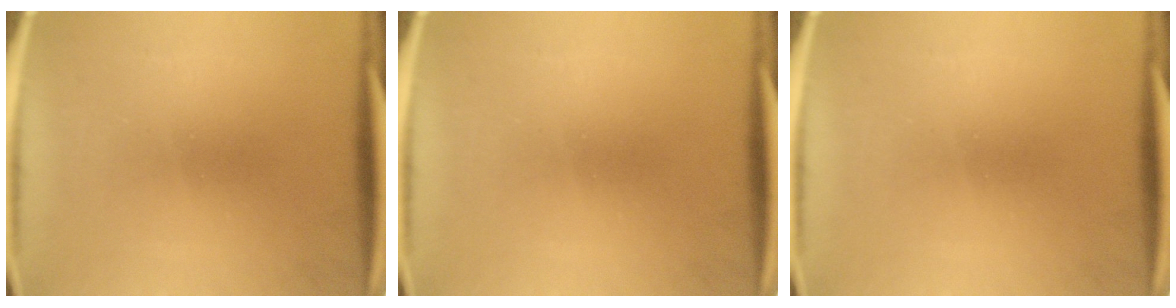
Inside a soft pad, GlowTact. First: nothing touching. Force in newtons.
{"total": 0.0}
{"total": 0.0}